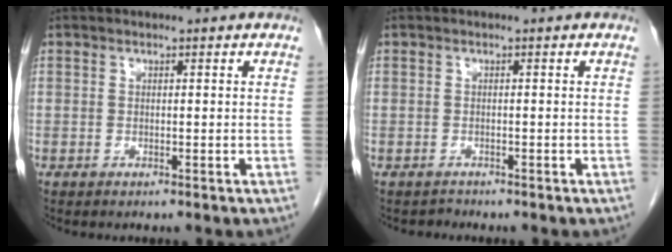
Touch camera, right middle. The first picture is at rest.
{"total": 0.7, "force": [-0.6, 0.2, -0.3], "torque": [0.001, -0.003, -0.012]}